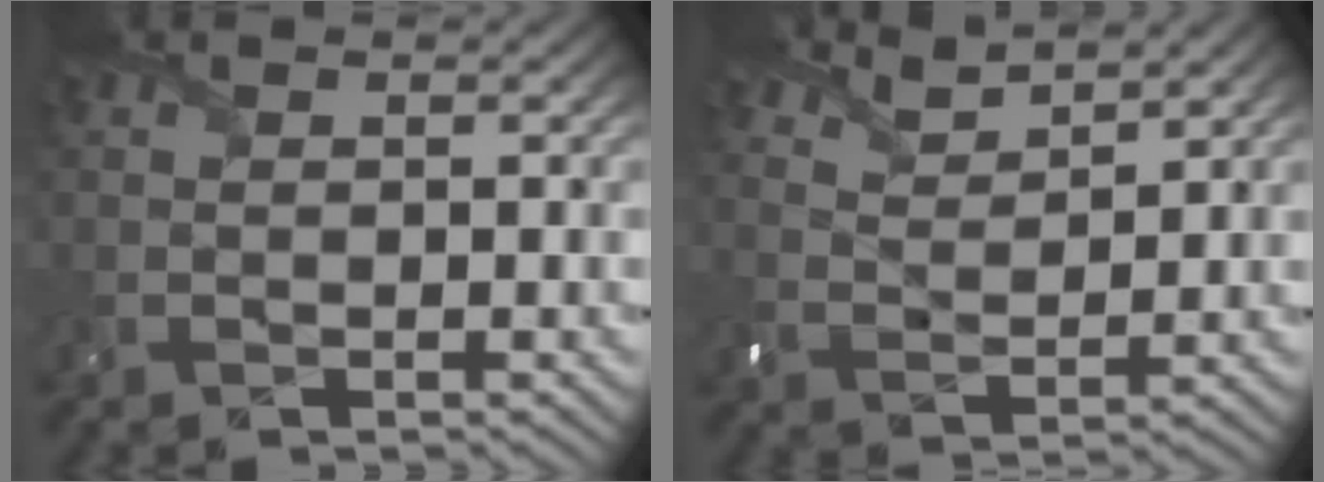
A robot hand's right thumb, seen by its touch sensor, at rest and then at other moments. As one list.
[{"total": 4.1, "force": [3.7, 1.0, 1.5], "torque": [-0.043, 0.000, 0.083]}]